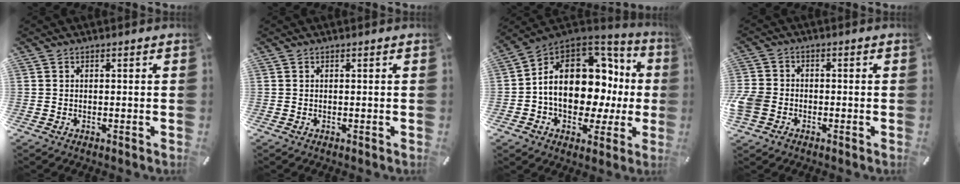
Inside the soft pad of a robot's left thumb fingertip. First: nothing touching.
{"total": 0.0}
{"total": 18.7, "force": [1.5, 13.1, 13.2], "torque": [-0.204, -0.021, 0.029]}
{"total": 5.3, "force": [-2.2, 4.2, 2.3], "torque": [-0.056, 0.010, -0.041]}